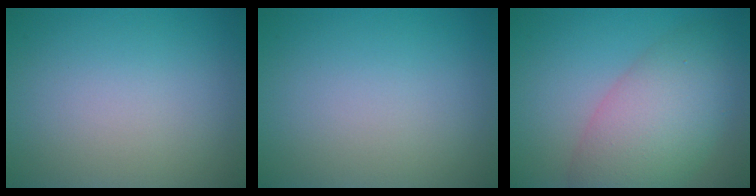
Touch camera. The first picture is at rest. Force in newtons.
{"total": 0.0}
{"total": 7.7, "press": 7.7, "slide": 0.5}